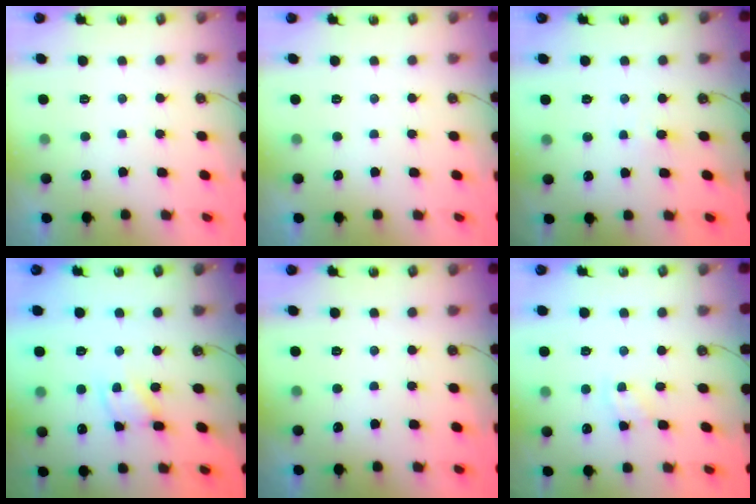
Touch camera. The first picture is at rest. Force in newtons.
{"total": 0.0}
{"total": 2.7, "press": 2.7, "slide": 0.5}
{"total": 4.5, "press": 4.5, "slide": 0.3}
{"total": 0.0}
{"total": 2.2, "press": 2.2, "slide": 0.3}